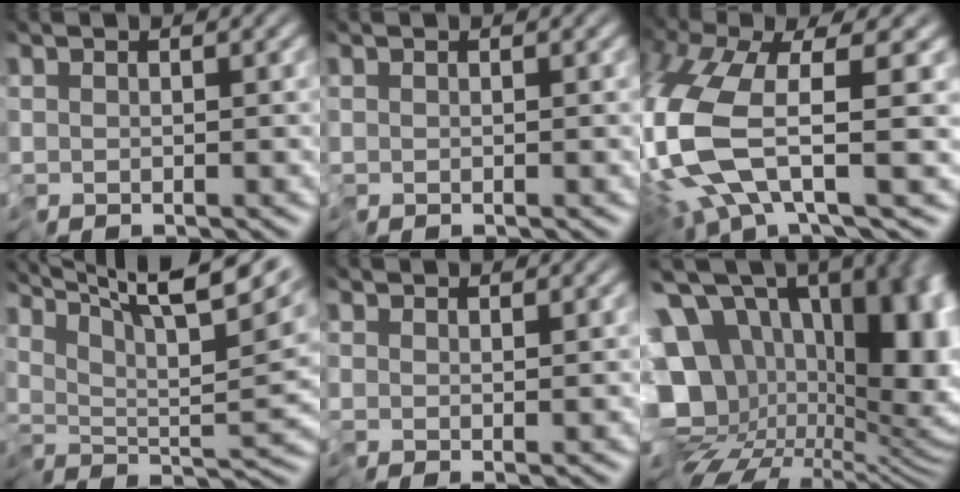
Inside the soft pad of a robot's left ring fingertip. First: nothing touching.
{"total": 0.0}
{"total": 8.2, "force": [-2.0, 2.0, 7.7], "torque": [-0.190, 0.002, -0.050]}
{"total": 14.4, "force": [10.6, 2.5, 9.4], "torque": [-0.164, 0.024, 0.148]}
{"total": 1.2, "force": [0.9, -0.7, -0.5], "torque": [0.008, 0.008, 0.020]}
{"total": 20.5, "force": [2.9, 15.4, 13.2], "torque": [-0.214, -0.012, 0.056]}